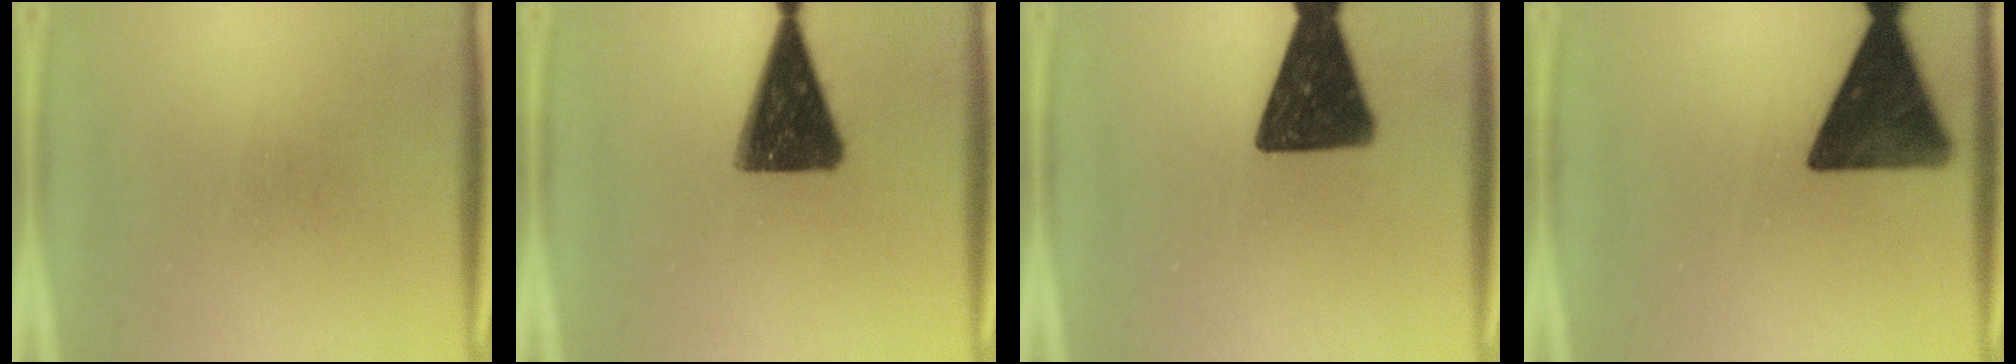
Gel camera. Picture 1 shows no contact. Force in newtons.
{"total": 14.2}
{"total": 16.3}
{"total": 14.9}